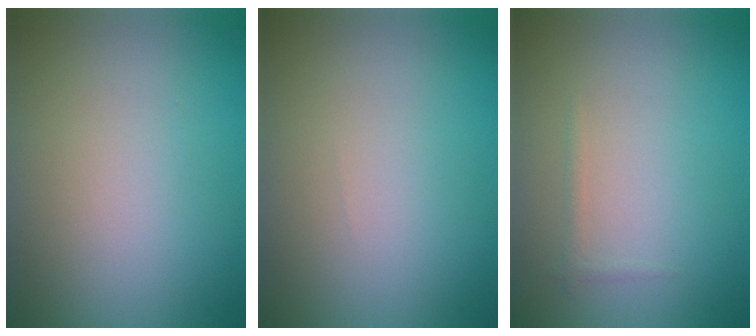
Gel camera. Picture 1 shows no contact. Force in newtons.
{"total": 0.0}
{"total": 0.6, "press": 0.6, "slide": 0.0}